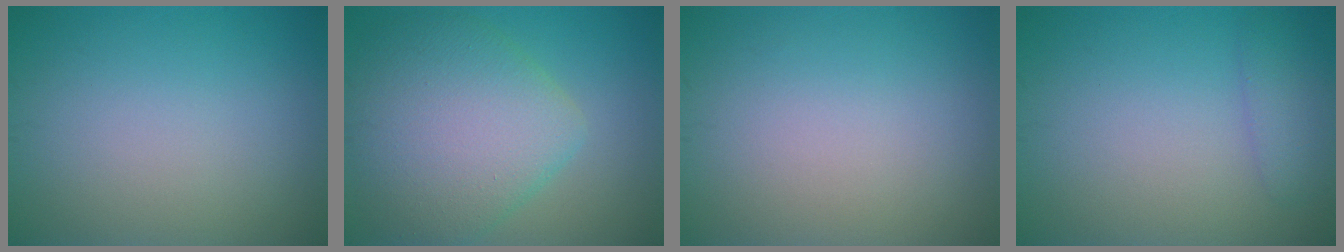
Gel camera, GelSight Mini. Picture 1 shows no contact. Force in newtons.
{"total": 8.3, "press": 8.3, "slide": 0.3}
{"total": 0.0}
{"total": 1.7, "press": 1.6, "slide": 0.2}